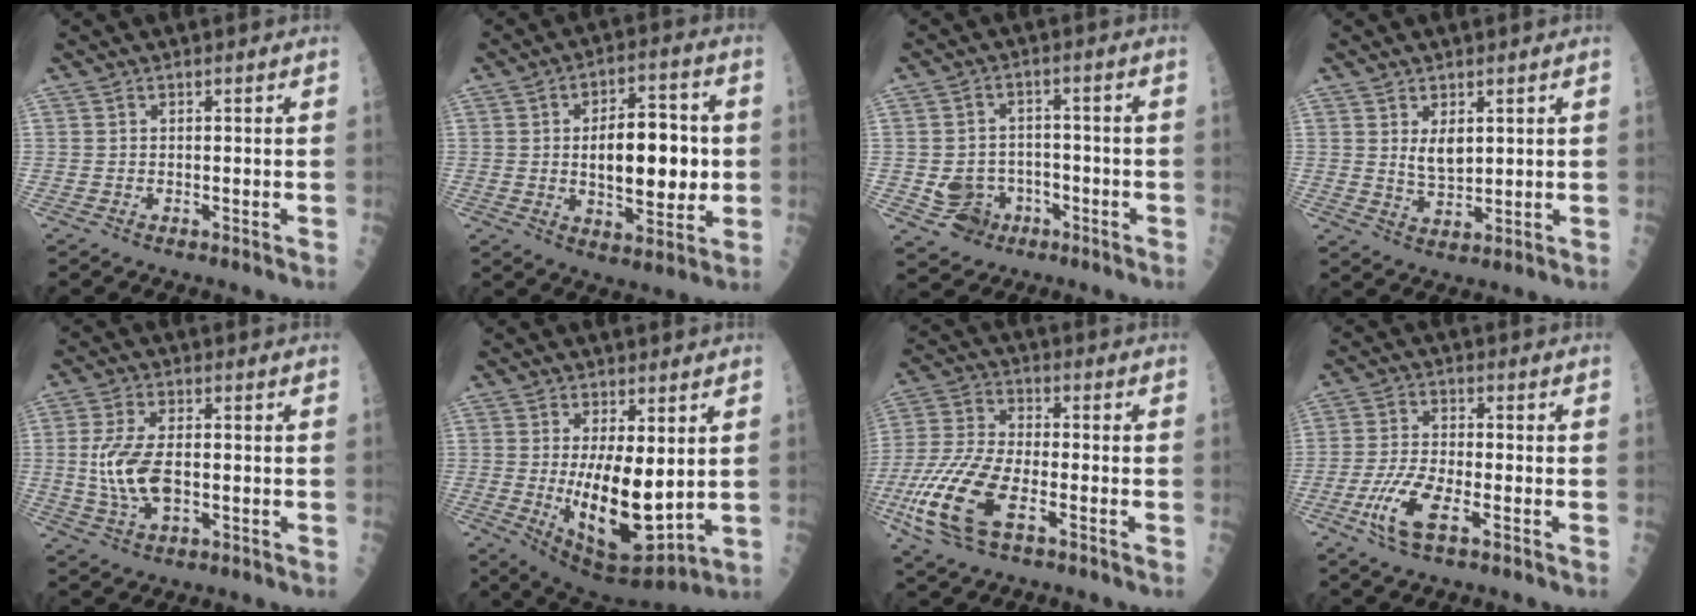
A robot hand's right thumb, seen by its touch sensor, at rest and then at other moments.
{"total": 14.7, "force": [0.3, 7.0, 12.9], "torque": [-0.154, 0.006, 0.006]}
{"total": 6.9, "force": [-2.5, 5.9, 2.5], "torque": [-0.009, 0.022, -0.034]}
{"total": 4.3, "force": [1.5, 2.3, 3.3], "torque": [-0.046, -0.017, 0.034]}
{"total": 9.7, "force": [-0.5, 4.8, 8.4], "torque": [-0.173, 0.000, -0.006]}
{"total": 14.7, "force": [0.2, 5.9, 13.5], "torque": [-0.215, -0.033, 0.025]}
{"total": 17.0, "force": [-6.3, 7.3, 14.0], "torque": [-0.318, 0.009, -0.118]}
{"total": 8.5, "force": [-3.6, 2.6, 7.3], "torque": [-0.167, 0.009, -0.070]}